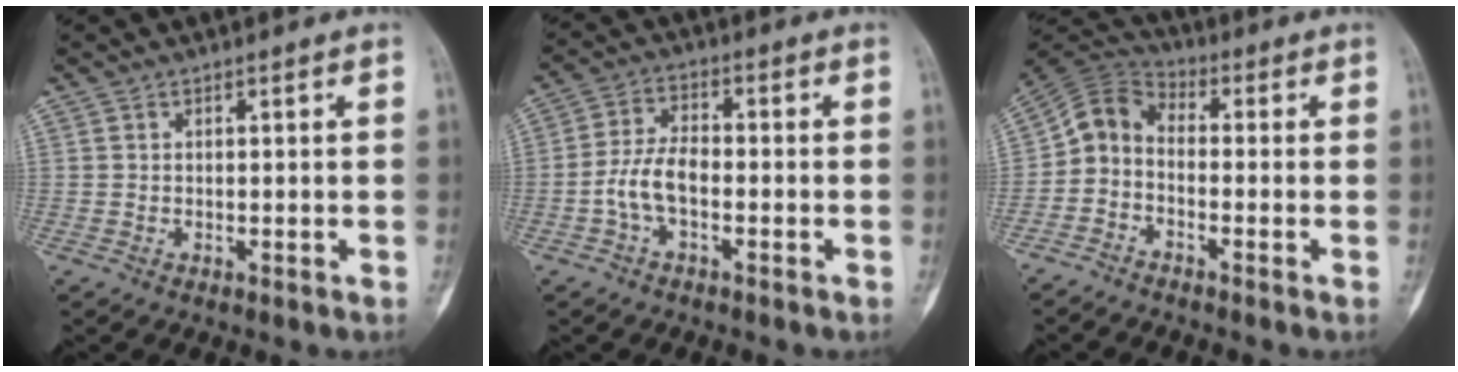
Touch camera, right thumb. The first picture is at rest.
{"total": 6.5, "force": [-1.9, 3.2, 5.3], "torque": [-0.106, 0.025, -0.043]}
{"total": 6.7, "force": [-2.0, 4.6, 4.5], "torque": [-0.074, 0.035, -0.062]}